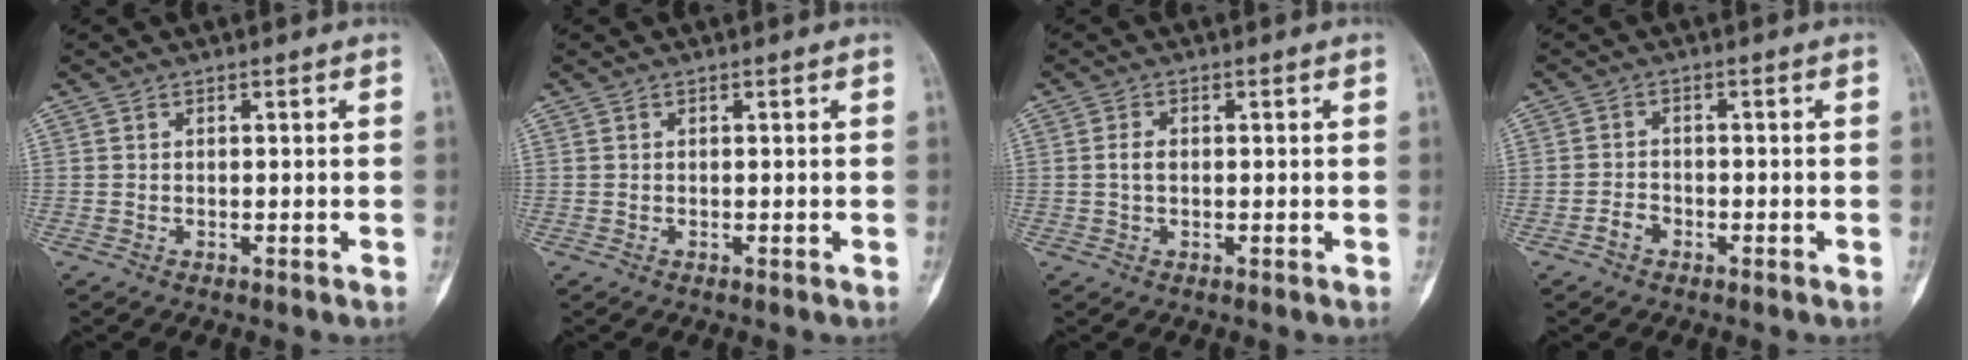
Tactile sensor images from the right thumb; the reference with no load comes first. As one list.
[{"total": 0.0}, {"total": 2.0, "force": [0.0, 1.2, 1.5], "torque": [-0.028, 0.004, -0.004]}, {"total": 2.2, "force": [-1.3, 1.5, 0.9], "torque": [-0.013, 0.012, -0.027]}]